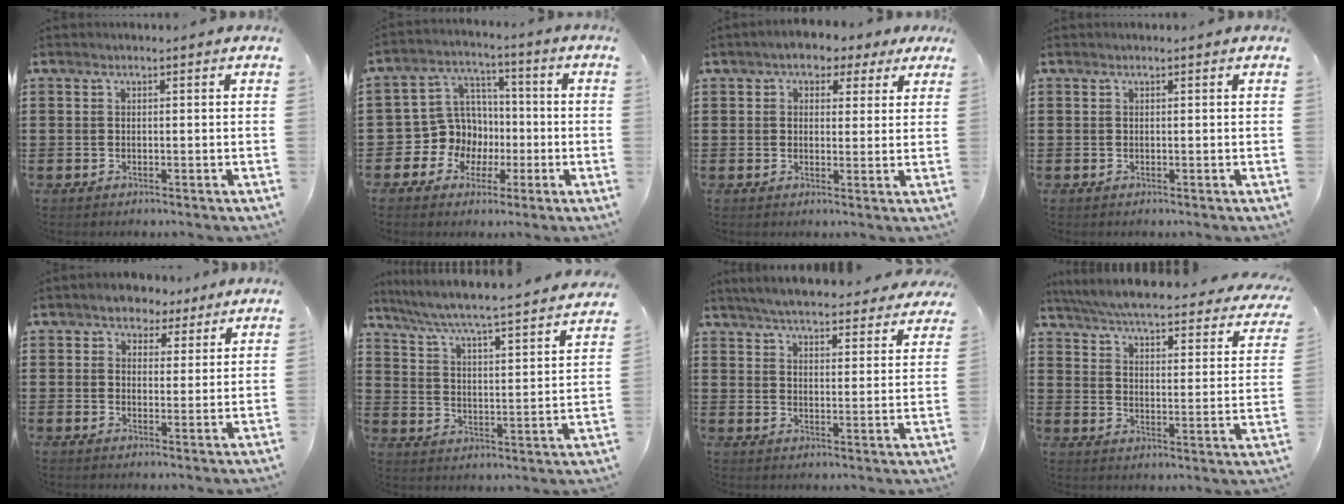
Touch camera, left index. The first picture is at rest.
{"total": 8.8, "force": [-1.2, 8.6, 1.7], "torque": [-0.084, 0.002, -0.017]}
{"total": 3.8, "force": [2.6, 2.3, 1.6], "torque": [-0.038, 0.004, 0.043]}
{"total": 0.0}
{"total": 3.7, "force": [2.9, 2.3, 0.3], "torque": [-0.017, 0.003, 0.051]}
{"total": 4.7, "force": [4.3, -0.7, 1.9], "torque": [-0.060, -0.047, 0.061]}
{"total": 5.6, "force": [5.4, 0.1, 1.2], "torque": [-0.047, -0.027, 0.095]}
{"total": 5.4, "force": [5.1, -0.4, 1.9], "torque": [-0.063, -0.042, 0.082]}